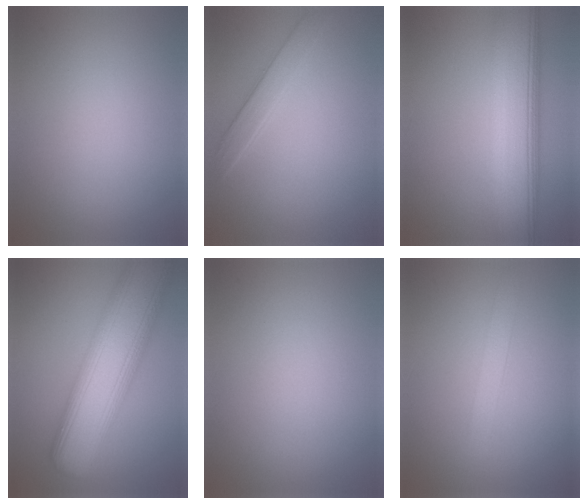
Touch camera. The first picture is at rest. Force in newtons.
{"total": 2.2, "press": 2.1, "slide": 0.2}
{"total": 10.0, "press": 10.0, "slide": 0.6}
{"total": 12.1, "press": 12.1, "slide": 0.7}
{"total": 0.0}
{"total": 1.6, "press": 1.6, "slide": 0.1}